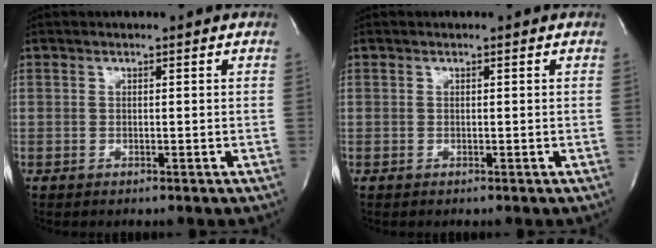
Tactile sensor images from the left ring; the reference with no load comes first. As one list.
[{"total": 0.0}]